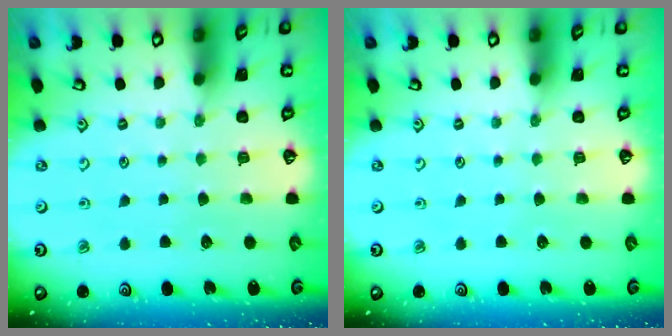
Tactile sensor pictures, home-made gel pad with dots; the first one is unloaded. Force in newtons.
{"total": 0.0}